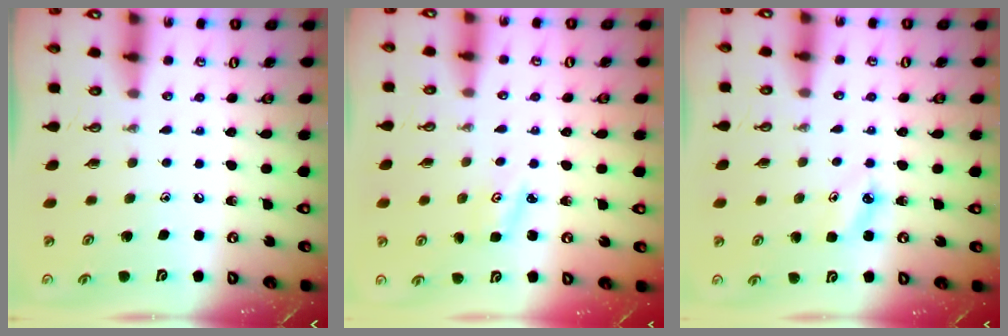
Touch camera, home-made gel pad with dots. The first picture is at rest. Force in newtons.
{"total": 2.7, "press": 2.6, "slide": 0.4}
{"total": 3.9, "press": 3.8, "slide": 0.4}